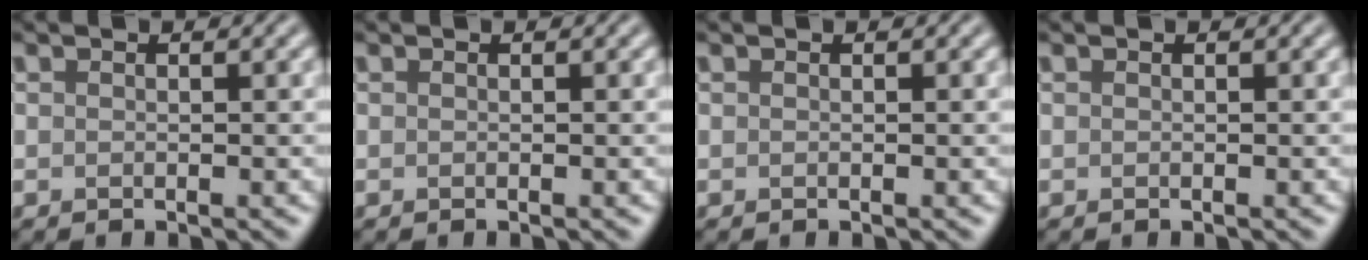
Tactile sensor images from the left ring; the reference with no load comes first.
{"total": 0.0}
{"total": 0.0}
{"total": 0.0}